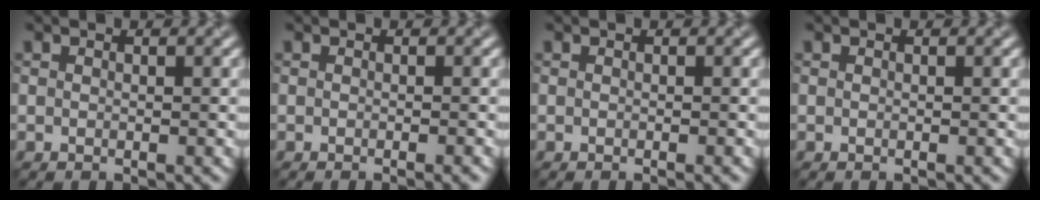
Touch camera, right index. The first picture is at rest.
{"total": 1.4, "force": [-0.5, 0.5, 1.2], "torque": [-0.006, 0.003, -0.011]}
{"total": 0.8, "force": [-0.3, 0.3, 0.6], "torque": [-0.001, 0.001, -0.006]}
{"total": 0.0}